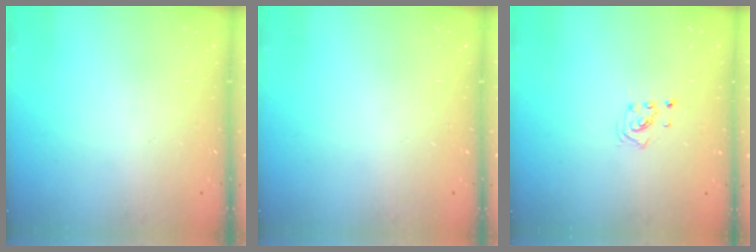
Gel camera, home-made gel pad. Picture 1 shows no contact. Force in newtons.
{"total": 0.0}
{"total": 1.9, "press": 1.9, "slide": 0.1}